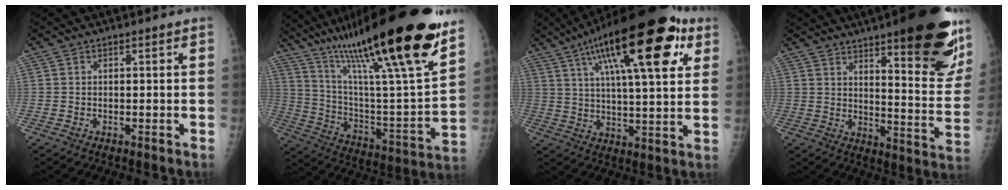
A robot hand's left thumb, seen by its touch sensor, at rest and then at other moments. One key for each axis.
{"total": 33.5, "fx": 22.2, "fy": 4.6, "fz": 24.7, "tx": -0.386, "ty": -0.056, "tz": 0.366}
{"total": 26.2, "fx": 12.0, "fy": 8.0, "fz": 21.9, "tx": -0.327, "ty": -0.002, "tz": 0.184}
{"total": 24.4, "fx": 14.8, "fy": 5.5, "fz": 18.5, "tx": -0.215, "ty": -0.079, "tz": 0.200}